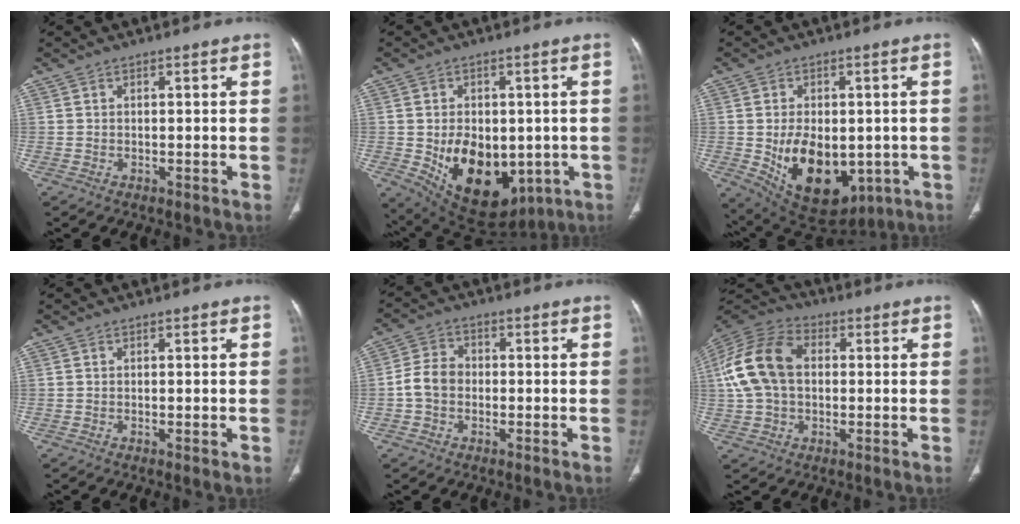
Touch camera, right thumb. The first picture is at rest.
{"total": 17.8, "force": [-2.7, 11.9, 12.9], "torque": [-0.166, -0.011, -0.005]}
{"total": 16.7, "force": [-2.8, 10.8, 12.4], "torque": [-0.169, -0.009, -0.010]}
{"total": 1.0, "force": [-0.1, 0.1, 1.0], "torque": [-0.021, -0.006, -0.002]}
{"total": 5.7, "force": [-0.9, 4.6, 3.3], "torque": [-0.054, 0.019, -0.025]}
{"total": 15.8, "force": [1.7, 11.0, 11.3], "torque": [-0.224, 0.032, 0.024]}